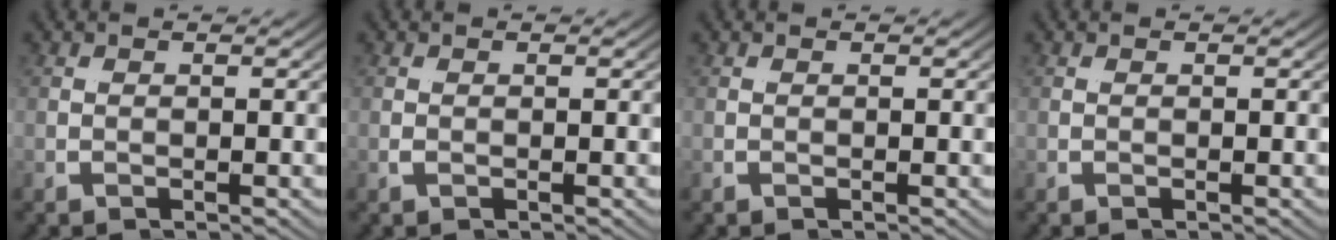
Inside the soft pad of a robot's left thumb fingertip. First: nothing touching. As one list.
[{"total": 0.0}, {"total": 0.0}, {"total": 0.0}]